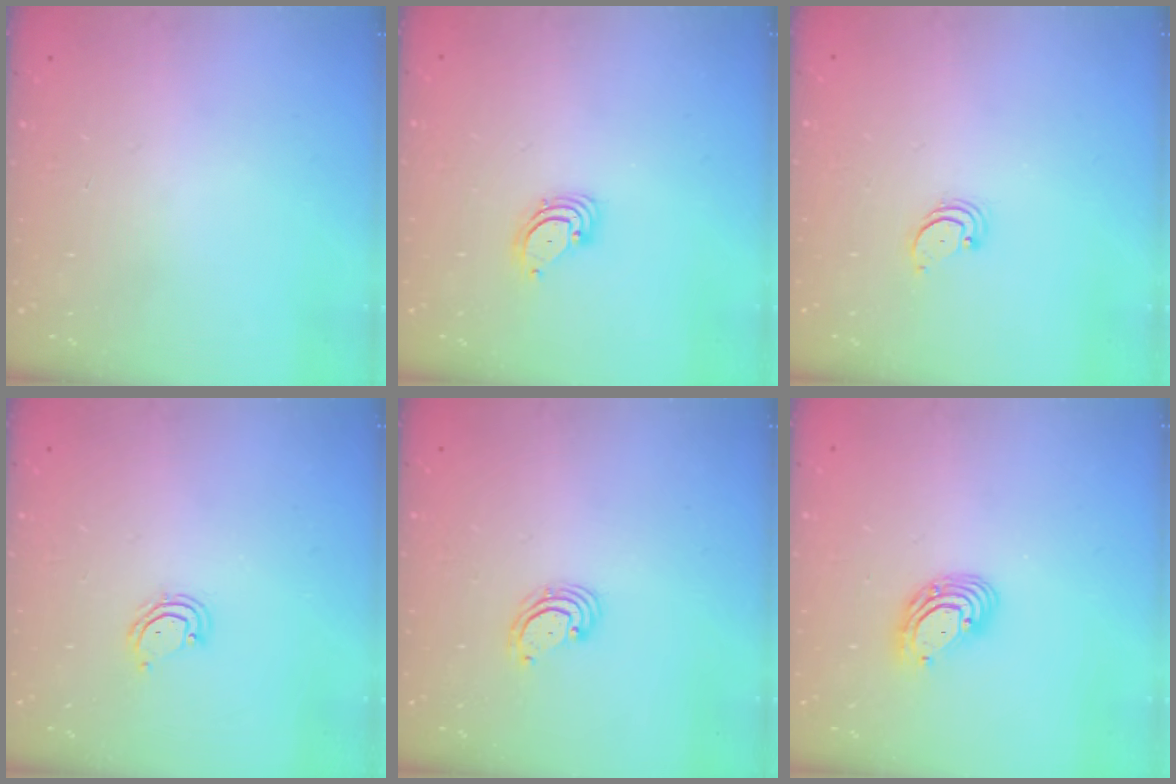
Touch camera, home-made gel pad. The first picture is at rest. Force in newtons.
{"total": 3.5, "press": 3.5, "slide": 0.4}
{"total": 2.2, "press": 2.2, "slide": 0.2}
{"total": 4.2, "press": 4.2, "slide": 0.4}
{"total": 3.1, "press": 3.1, "slide": 0.6}
{"total": 8.8, "press": 8.6, "slide": 1.7}